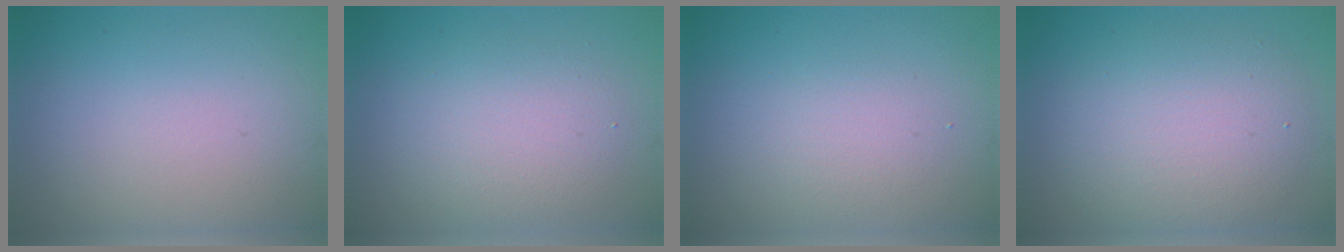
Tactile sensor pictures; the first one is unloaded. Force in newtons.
{"total": 3.8, "press": 3.8, "slide": 0.2}
{"total": 1.9, "press": 1.9, "slide": 0.1}
{"total": 6.1, "press": 6.1, "slide": 0.2}